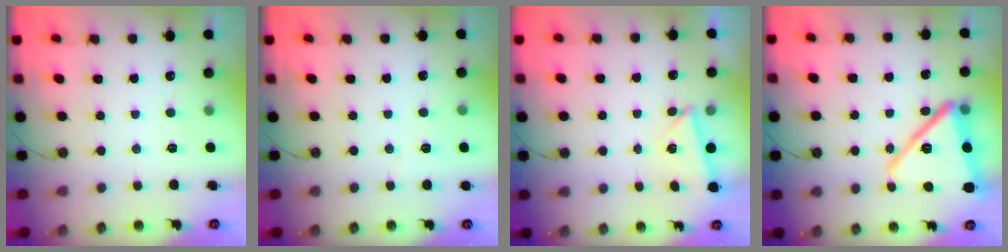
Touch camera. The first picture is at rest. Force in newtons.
{"total": 4.1, "press": 3.7, "slide": 1.8}
{"total": 2.9, "press": 2.8, "slide": 0.7}
{"total": 19.1, "press": 17.5, "slide": 7.8}